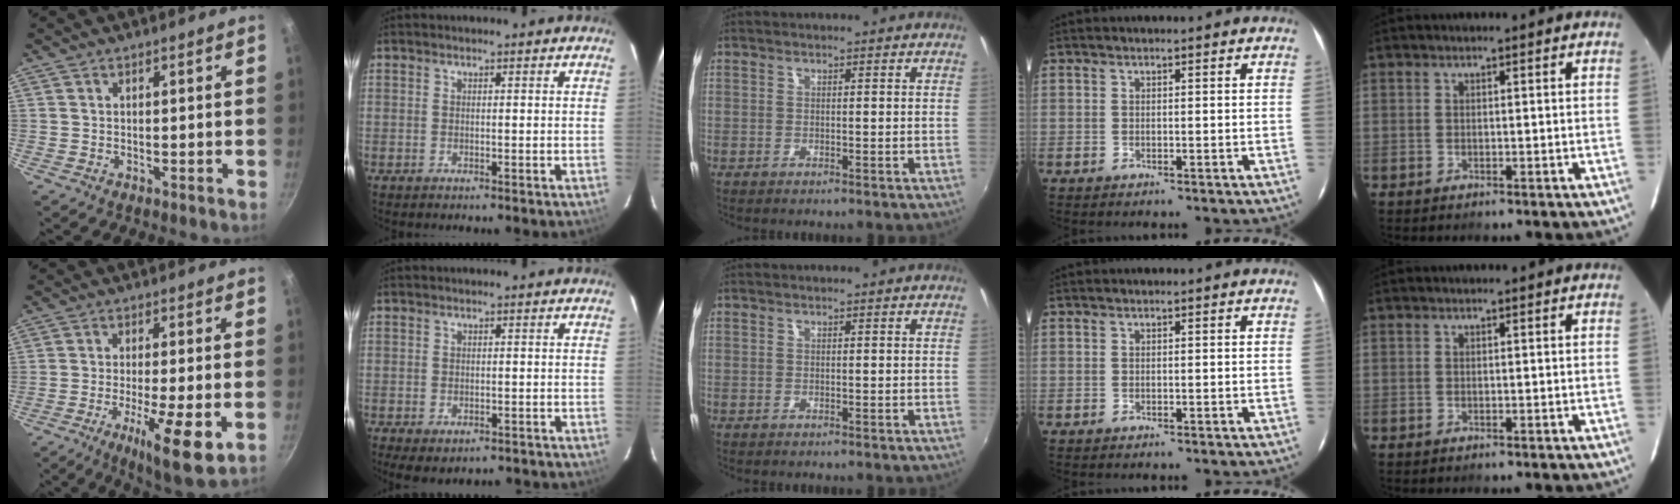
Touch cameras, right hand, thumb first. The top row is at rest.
{"thumb": {"total": 11.6, "force": [-3.8, 2.4, 10.7], "torque": [-0.178, -0.002, -0.058]}, "index": {"total": 5.9, "force": [-4.1, 2.9, 3.0], "torque": [-0.057, -0.016, -0.050]}}